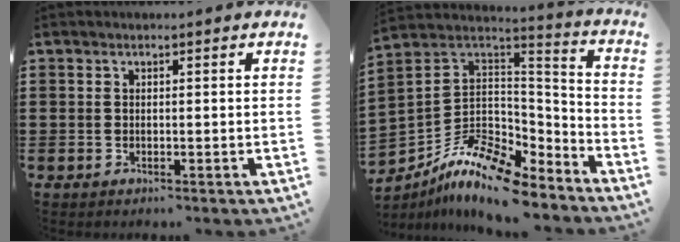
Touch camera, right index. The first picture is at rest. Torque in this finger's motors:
{"motor_torque": [1.19, -0.95, 0.55, 0.05]}